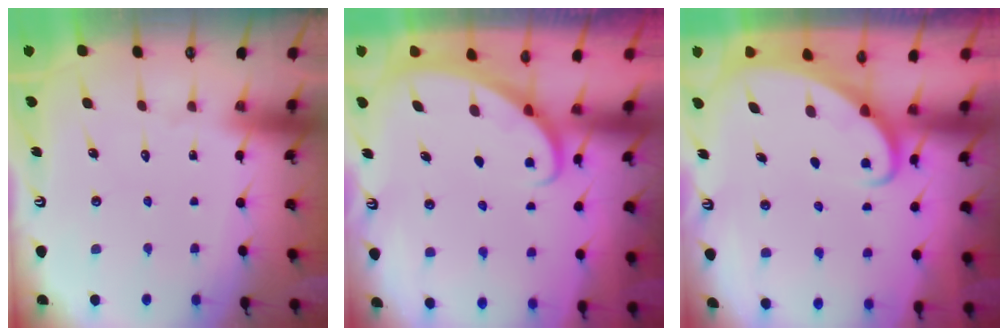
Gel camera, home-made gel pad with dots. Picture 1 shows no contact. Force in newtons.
{"total": 2.3, "press": 2.3, "slide": 0.1}
{"total": 2.4, "press": 2.4, "slide": 0.3}